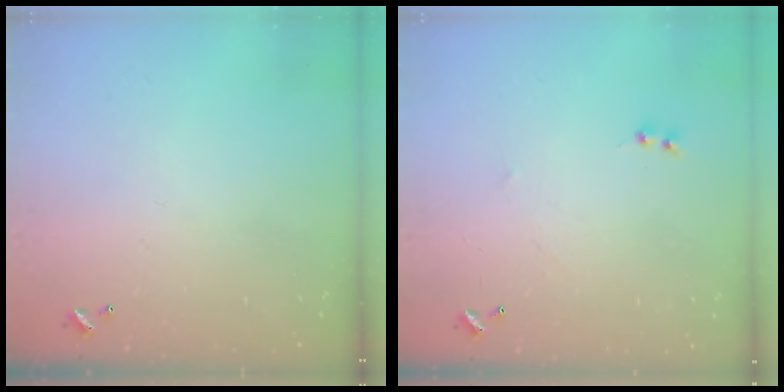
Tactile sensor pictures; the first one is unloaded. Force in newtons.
{"total": 1.1, "press": 0.9, "slide": 0.6}